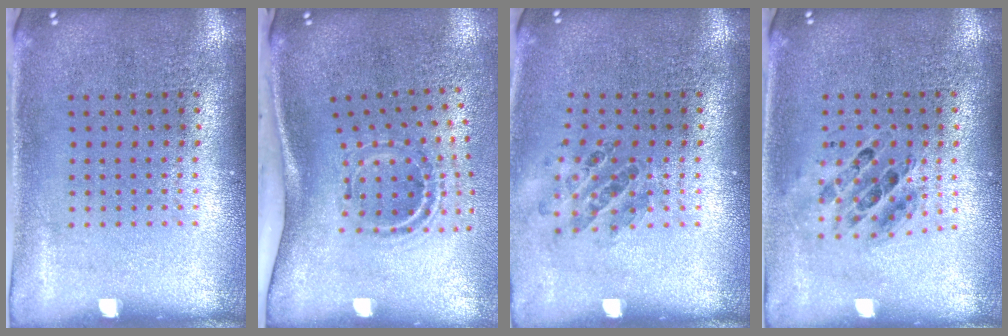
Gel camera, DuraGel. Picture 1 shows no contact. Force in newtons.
{"total": 2.2, "press": 1.2, "slide": 1.8}
{"total": 0.9, "press": 0.9, "slide": 0.0}
{"total": 0.7, "press": 0.7, "slide": 0.1}